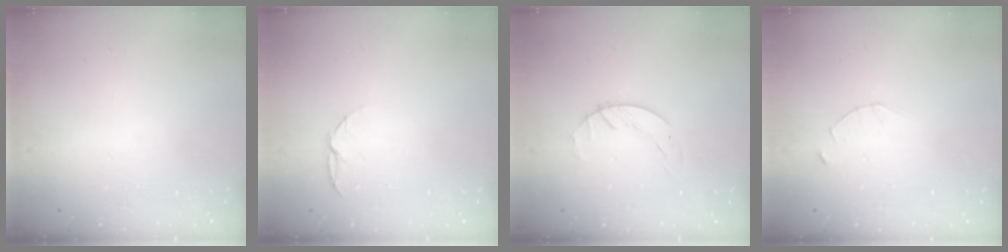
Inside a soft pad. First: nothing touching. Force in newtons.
{"total": 4.9, "press": 4.8, "slide": 0.6}
{"total": 1.8, "press": 1.7, "slide": 0.3}
{"total": 2.5, "press": 2.4, "slide": 0.3}